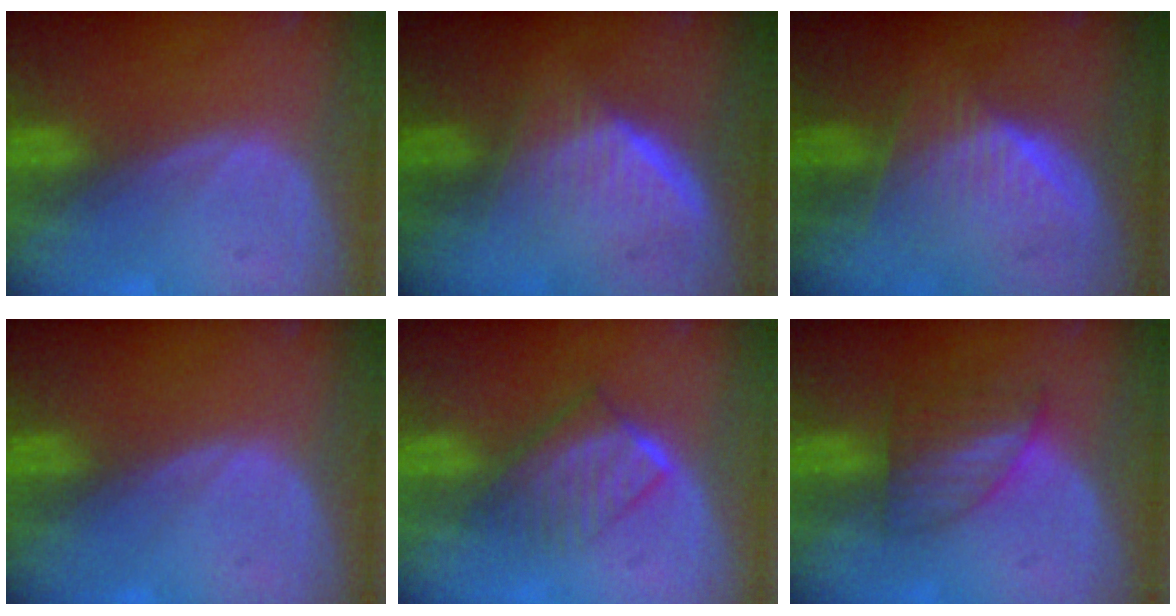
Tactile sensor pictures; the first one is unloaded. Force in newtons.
{"total": 6.5, "press": 5.9, "slide": 2.7}
{"total": 6.4, "press": 6.2, "slide": 1.7}
{"total": 0.0}
{"total": 6.6, "press": 6.0, "slide": 2.9}
{"total": 6.0, "press": 5.6, "slide": 2.2}